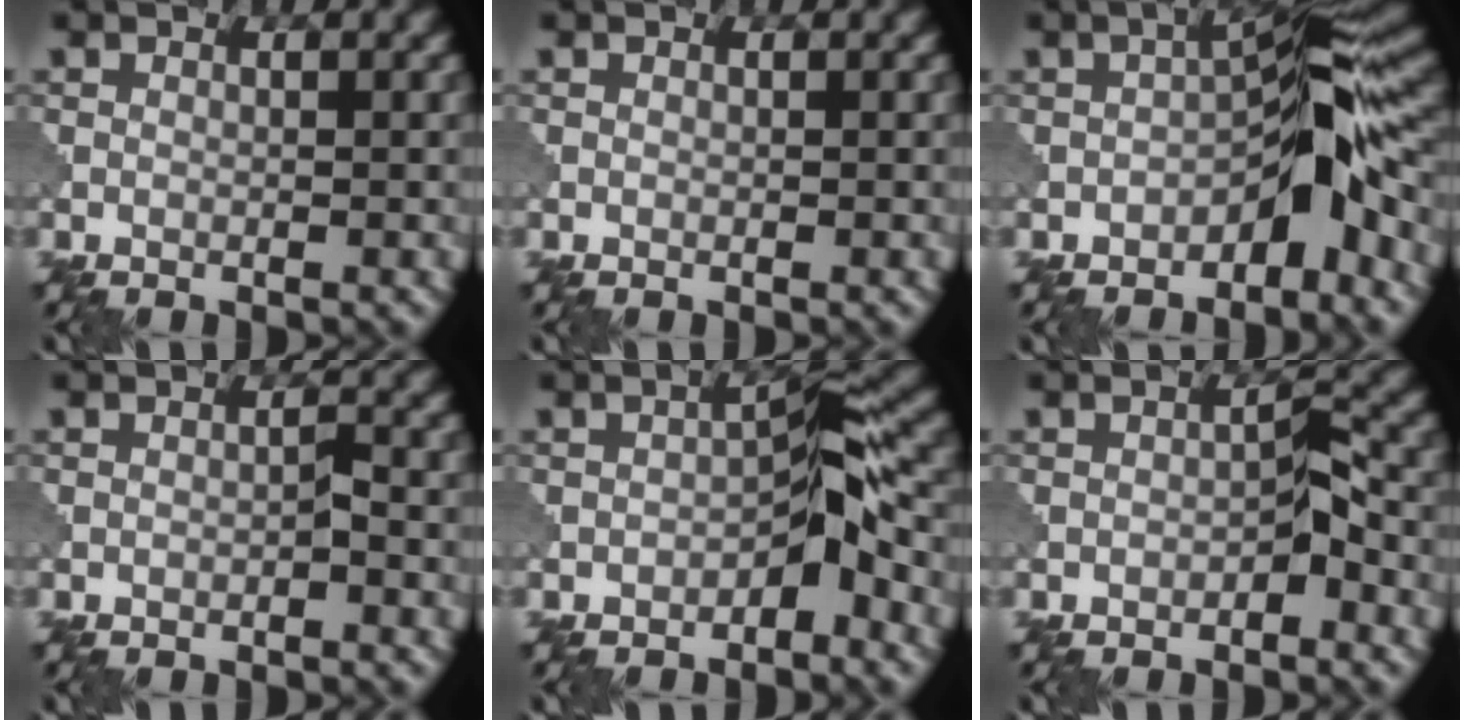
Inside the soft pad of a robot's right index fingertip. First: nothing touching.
{"total": 0.0}
{"total": 6.7, "force": [-2.6, 2.3, 5.7], "torque": [-0.073, 0.023, -0.052]}
{"total": 0.7, "force": [-0.3, 0.1, 0.6], "torque": [-0.012, 0.004, -0.006]}
{"total": 4.0, "force": [-1.6, 1.4, 3.4], "torque": [-0.051, 0.017, -0.032]}
{"total": 2.1, "force": [-0.9, 0.7, 1.7], "torque": [-0.026, 0.008, -0.017]}